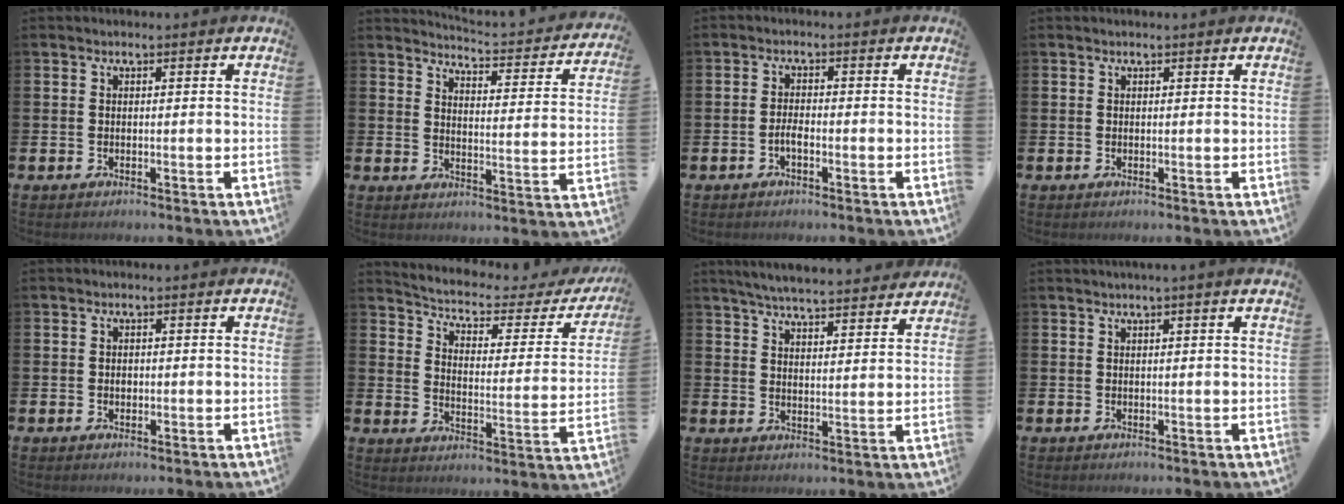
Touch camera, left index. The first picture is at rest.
{"total": 3.5, "force": [3.4, 0.0, 0.7], "torque": [-0.025, -0.038, 0.050]}
{"total": 1.4, "force": [-0.7, 0.5, 1.1], "torque": [-0.020, 0.000, -0.014]}
{"total": 0.0}
{"total": 0.8, "force": [0.1, 0.7, 0.4], "torque": [0.002, 0.002, -0.003]}
{"total": 4.2, "force": [3.4, 1.6, 1.8], "torque": [-0.060, -0.029, 0.048]}
{"total": 5.9, "force": [5.8, 0.3, 1.1], "torque": [-0.036, -0.036, 0.101]}
{"total": 1.0, "force": [0.7, -0.5, 0.6], "torque": [-0.013, -0.001, 0.013]}